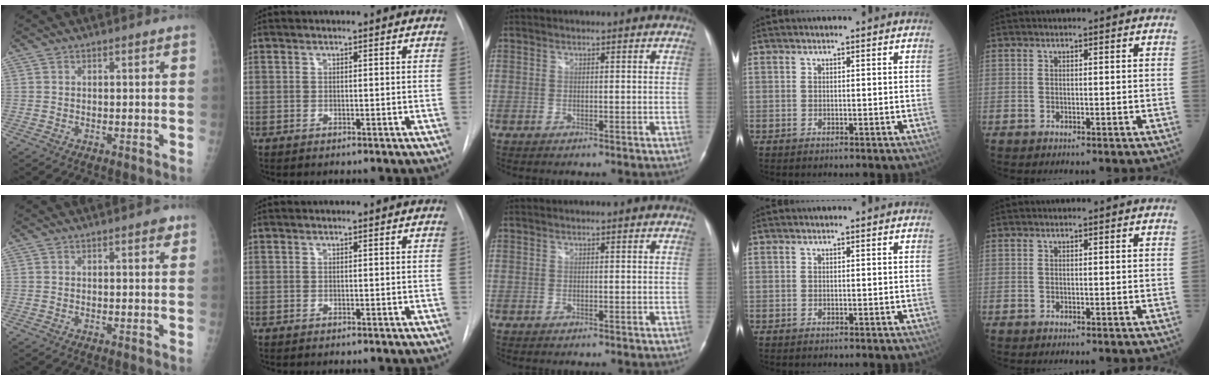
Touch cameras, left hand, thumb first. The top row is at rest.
{"thumb": {"total": 1.6, "force": [0.9, 0.8, 1.1], "torque": [-0.005, 0.000, 0.008]}}